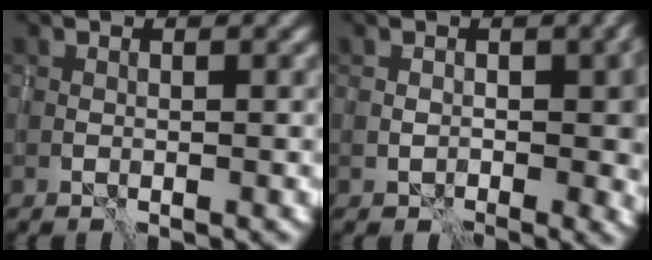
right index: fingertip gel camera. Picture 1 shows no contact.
{"total": 5.8, "force": [-0.6, 3.5, 4.6], "torque": [-0.067, -0.012, -0.004]}